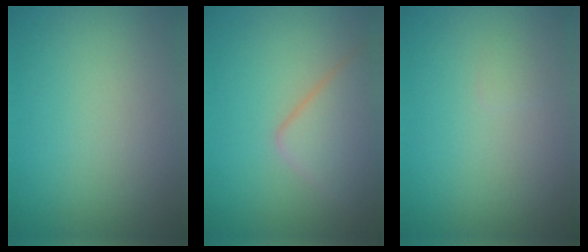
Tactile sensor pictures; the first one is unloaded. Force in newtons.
{"total": 4.5, "press": 4.5, "slide": 0.2}
{"total": 0.5, "press": 0.5, "slide": 0.1}